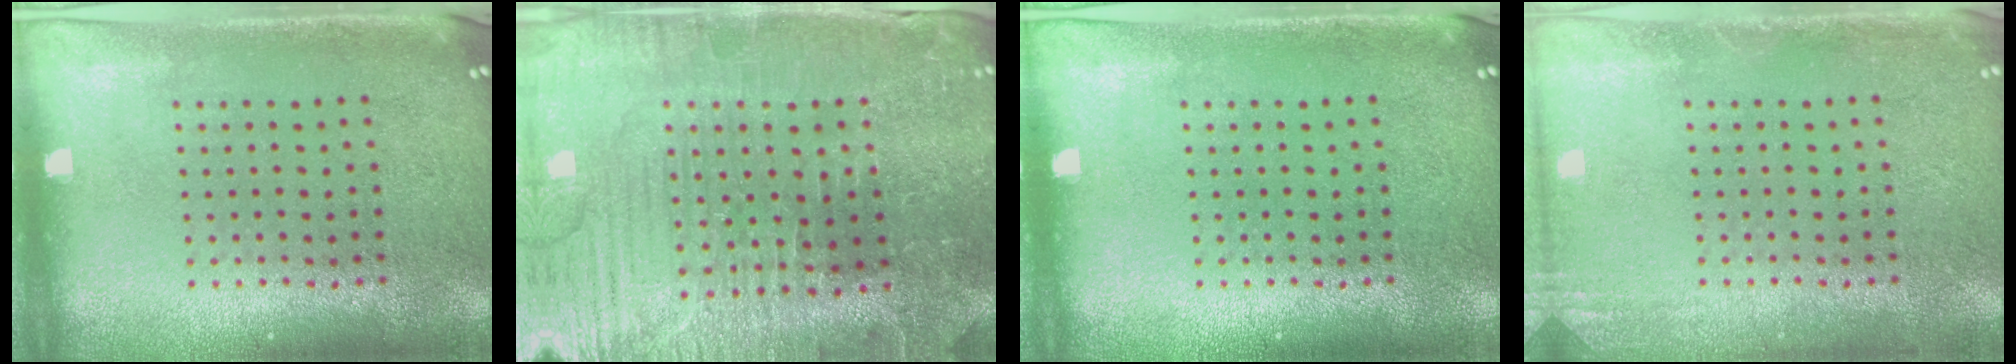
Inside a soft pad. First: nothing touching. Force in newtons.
{"total": 3.6, "press": 3.6, "slide": 0.4}
{"total": 0.0}
{"total": 1.5, "press": 1.4, "slide": 0.2}